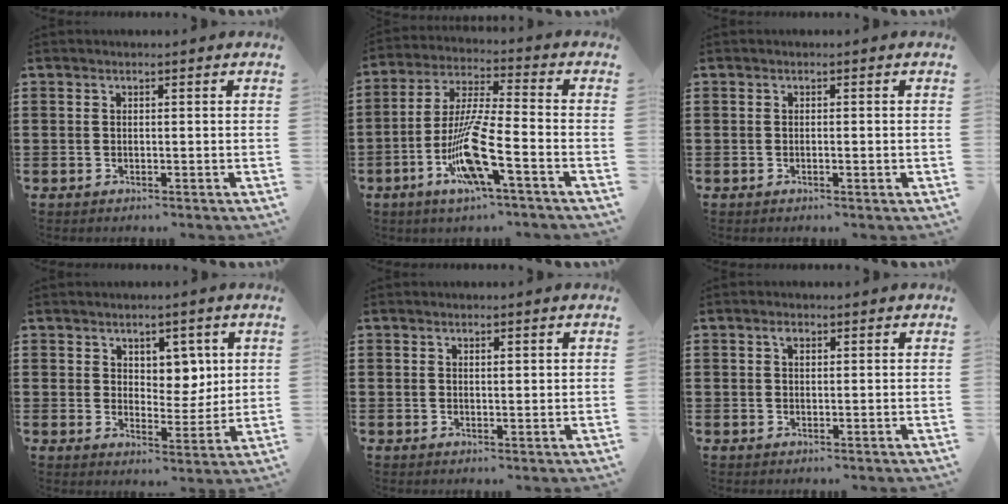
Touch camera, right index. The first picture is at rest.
{"total": 11.1, "force": [-4.9, 1.3, 9.9], "torque": [-0.206, -0.012, -0.092]}
{"total": 0.6, "force": [-0.2, 0.1, 0.6], "torque": [-0.011, -0.004, -0.002]}
{"total": 4.9, "force": [2.8, 3.5, 2.1], "torque": [-0.040, 0.002, 0.046]}
{"total": 0.7, "force": [0.4, 0.3, 0.6], "torque": [-0.012, 0.002, 0.006]}
{"total": 1.3, "force": [0.6, 0.7, 0.9], "torque": [-0.021, 0.005, 0.010]}